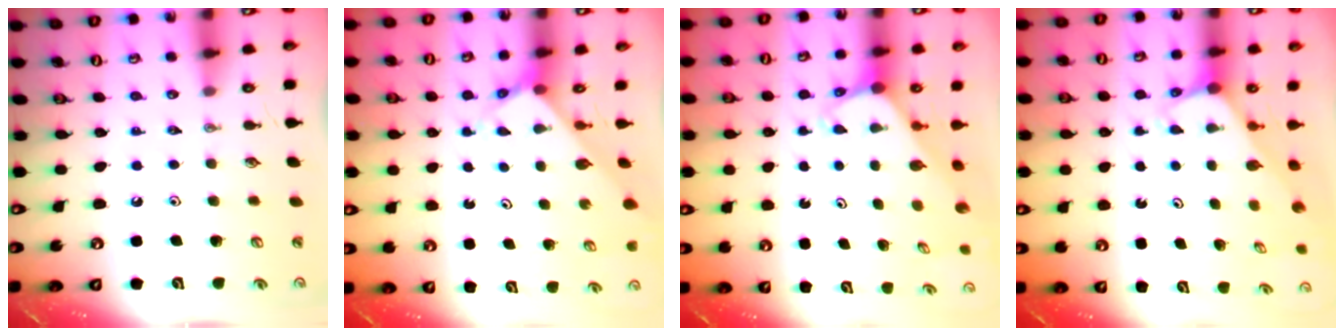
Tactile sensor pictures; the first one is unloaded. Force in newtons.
{"total": 2.8, "press": 2.8, "slide": 0.1}
{"total": 2.2, "press": 2.2, "slide": 0.1}
{"total": 2.1, "press": 2.1, "slide": 0.1}